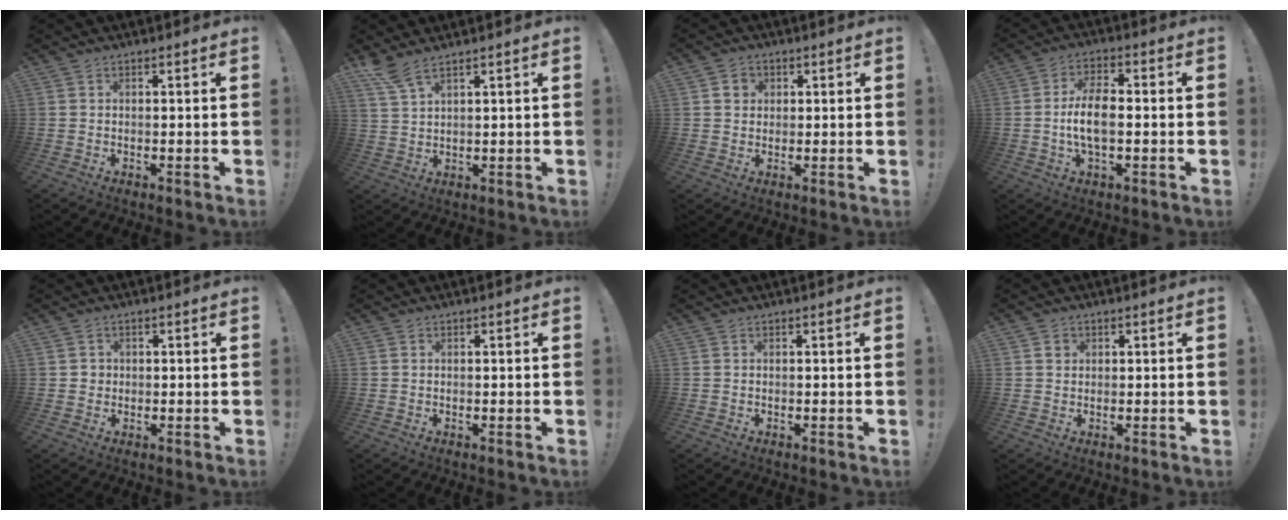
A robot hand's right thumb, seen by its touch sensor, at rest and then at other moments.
{"total": 4.6, "force": [3.3, 0.6, 3.1], "torque": [-0.074, -0.013, 0.062]}
{"total": 3.6, "force": [1.0, 3.3, 1.0], "torque": [-0.003, -0.003, 0.016]}
{"total": 9.2, "force": [-1.3, 4.2, 8.1], "torque": [-0.162, 0.007, -0.025]}
{"total": 1.9, "force": [0.2, 1.8, 0.3], "torque": [0.009, -0.003, 0.000]}
{"total": 0.0}
{"total": 0.0}
{"total": 1.7, "force": [0.7, 1.6, 0.3], "torque": [0.008, -0.004, 0.009]}